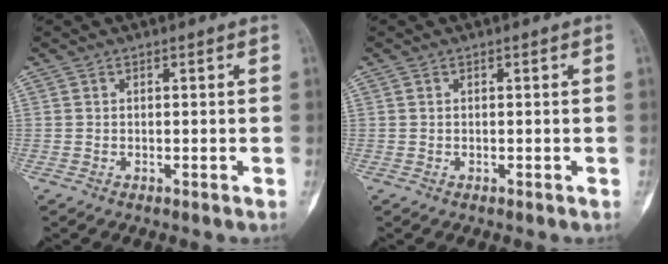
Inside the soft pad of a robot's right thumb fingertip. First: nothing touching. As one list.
[{"total": 0.0}]